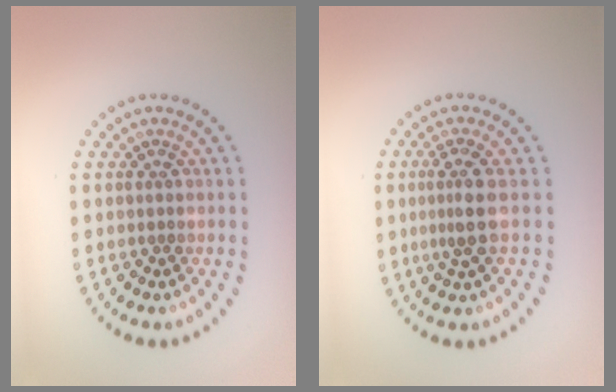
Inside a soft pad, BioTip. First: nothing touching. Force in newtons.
{"total": 2.6, "press": 2.0, "slide": 1.7}